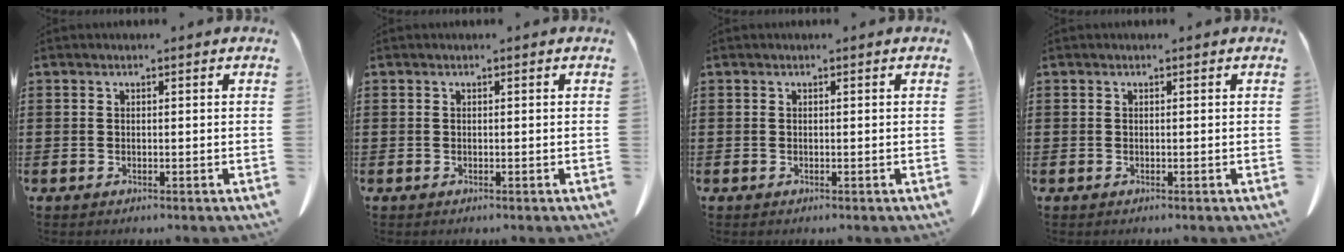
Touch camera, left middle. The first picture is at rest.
{"total": 0.0}
{"total": 0.0}
{"total": 0.0}